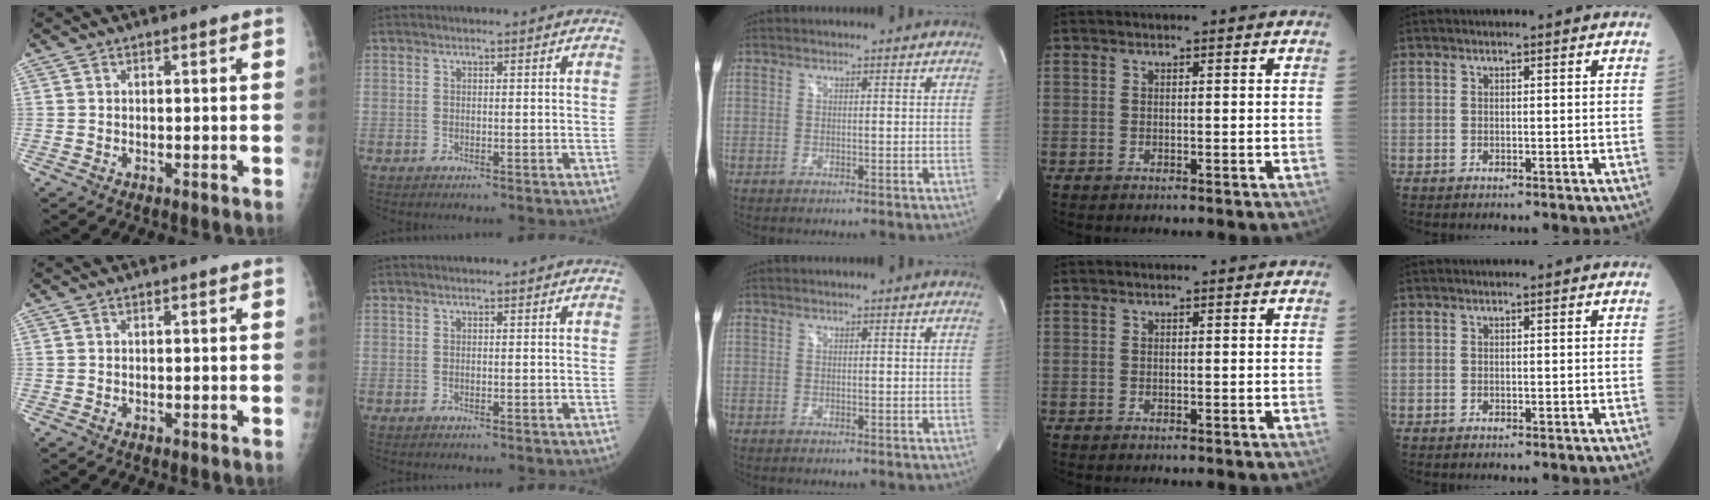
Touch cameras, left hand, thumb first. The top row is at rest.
{}